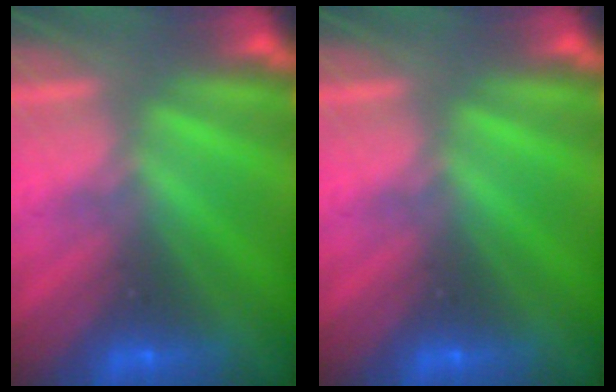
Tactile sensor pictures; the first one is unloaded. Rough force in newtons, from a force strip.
{"total": 0.0}